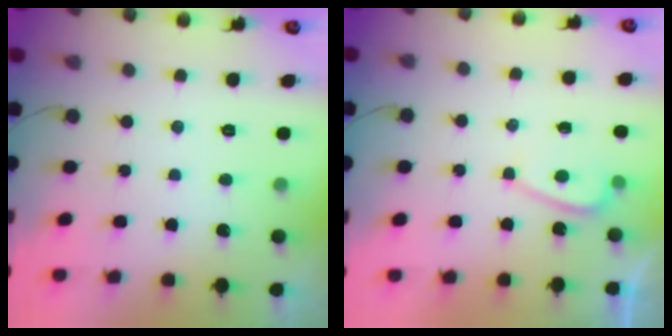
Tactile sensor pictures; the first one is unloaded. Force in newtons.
{"total": 3.5, "press": 3.5, "slide": 0.4}